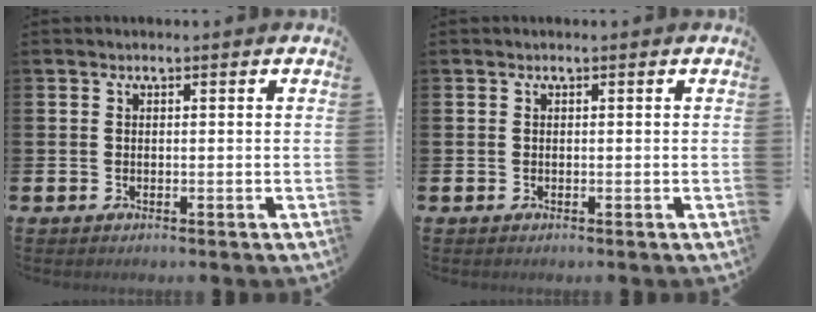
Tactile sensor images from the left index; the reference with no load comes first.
{"total": 0.0}